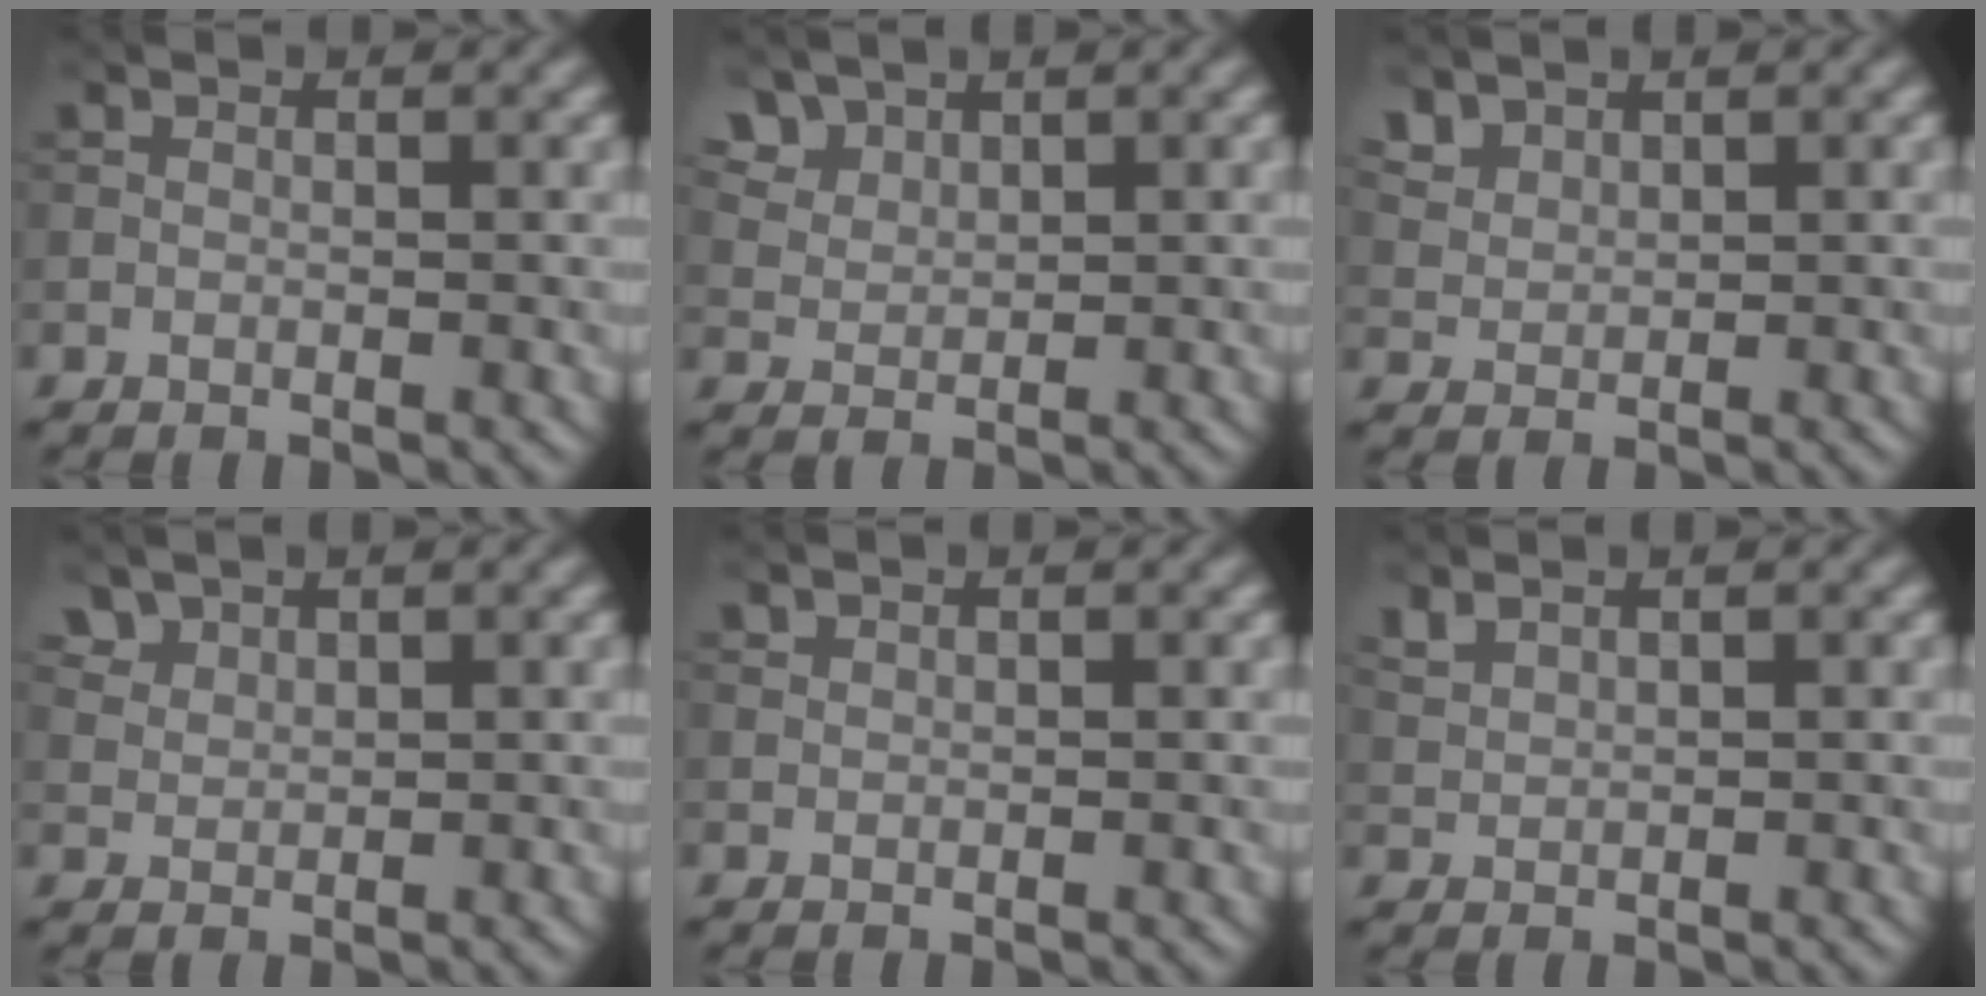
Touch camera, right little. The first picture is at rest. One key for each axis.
{"total": 3.7, "fx": 2.8, "fy": 2.0, "fz": 1.3, "tx": -0.042, "ty": -0.007, "tz": 0.076}
{"total": 2.5, "fx": 2.0, "fy": 1.3, "fz": 0.8, "tx": -0.026, "ty": -0.003, "tz": 0.055}
{"total": 2.1, "fx": 1.7, "fy": 1.1, "fz": 0.6, "tx": -0.020, "ty": -0.004, "tz": 0.047}
{"total": 0.6, "fx": 0.5, "fy": 0.1, "fz": 0.0, "tx": 0.000, "ty": 0.000, "tz": 0.015}
{"total": 1.4, "fx": 1.3, "fy": 0.4, "fz": 0.4, "tx": -0.015, "ty": 0.004, "tz": 0.034}